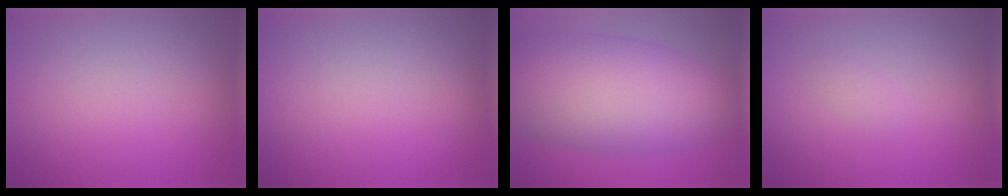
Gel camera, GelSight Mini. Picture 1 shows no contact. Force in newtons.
{"total": 0.0}
{"total": 10.8, "press": 10.8, "slide": 0.4}
{"total": 0.6, "press": 0.6, "slide": 0.0}